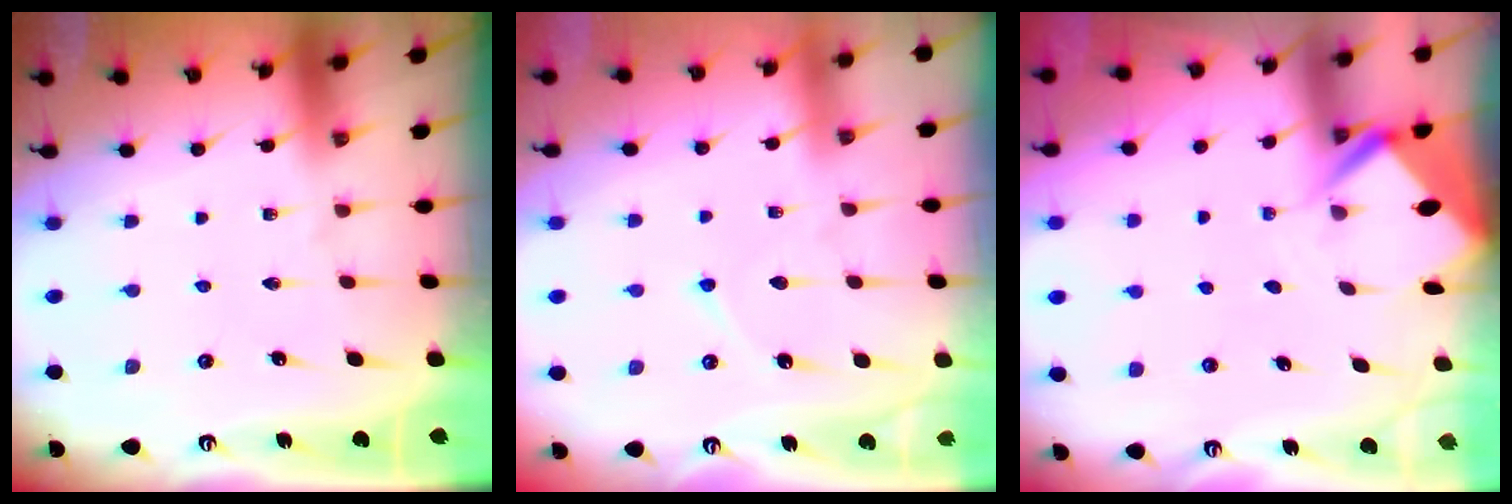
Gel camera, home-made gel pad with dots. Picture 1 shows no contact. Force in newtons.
{"total": 5.1, "press": 5.1, "slide": 0.6}
{"total": 4.1, "press": 4.1, "slide": 0.4}